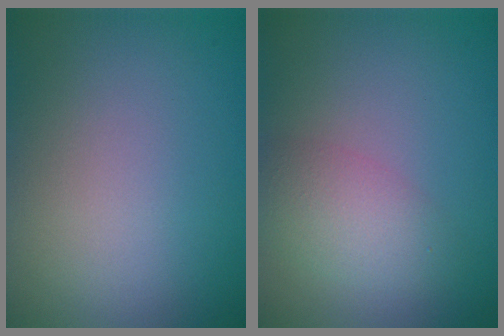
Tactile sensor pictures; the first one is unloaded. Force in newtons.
{"total": 3.2, "press": 3.2, "slide": 0.0}